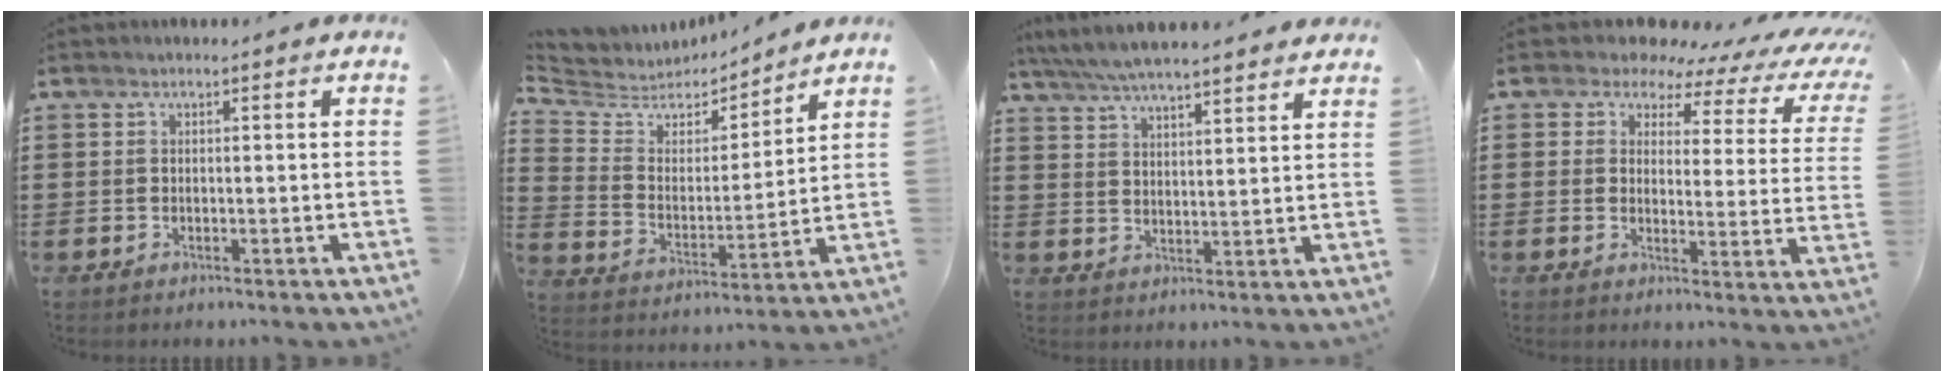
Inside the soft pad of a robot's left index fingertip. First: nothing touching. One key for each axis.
{"total": 5.1, "fx": 4.6, "fy": 2.1, "fz": 0.1, "tx": -0.041, "ty": -0.036, "tz": 0.075}
{"total": 5.5, "fx": 5.2, "fy": 0.2, "fz": 1.7, "tx": -0.053, "ty": -0.020, "tz": 0.092}
{"total": 4.7, "fx": 3.7, "fy": 2.4, "fz": 1.5, "tx": -0.050, "ty": -0.022, "tz": 0.057}